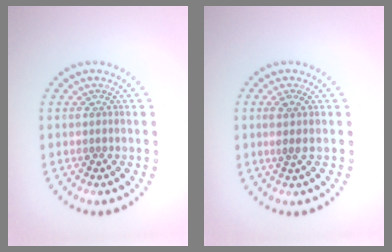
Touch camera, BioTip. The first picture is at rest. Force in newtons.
{"total": 1.5, "press": 1.1, "slide": 0.9}